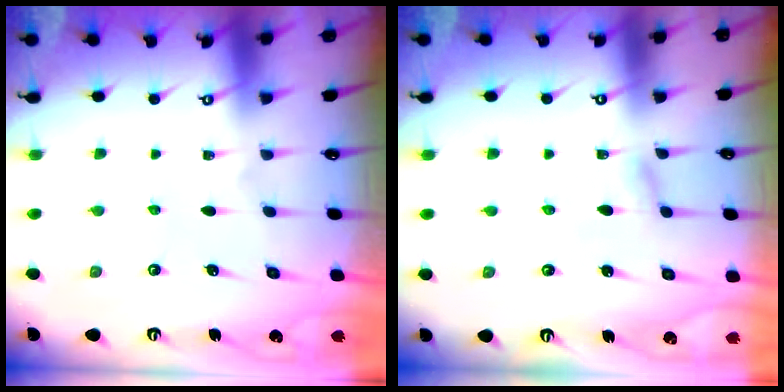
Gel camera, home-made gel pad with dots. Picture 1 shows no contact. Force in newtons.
{"total": 3.7, "press": 3.7, "slide": 0.3}